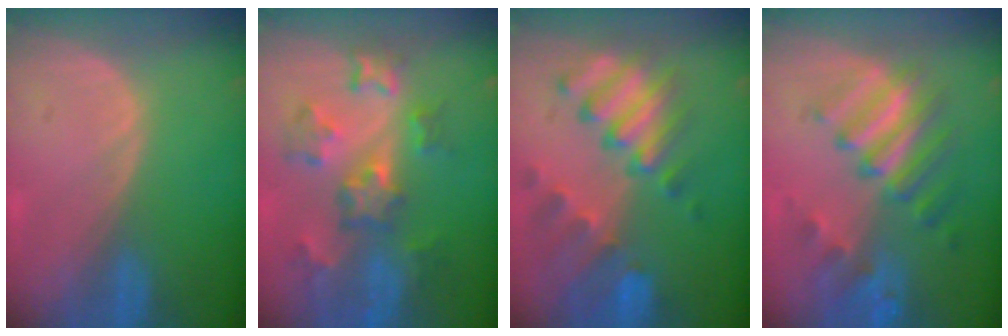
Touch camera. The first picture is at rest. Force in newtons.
{"total": 8.8, "press": 7.8, "slide": 3.9}
{"total": 10.4, "press": 8.9, "slide": 5.3}
{"total": 9.5, "press": 8.3, "slide": 4.7}